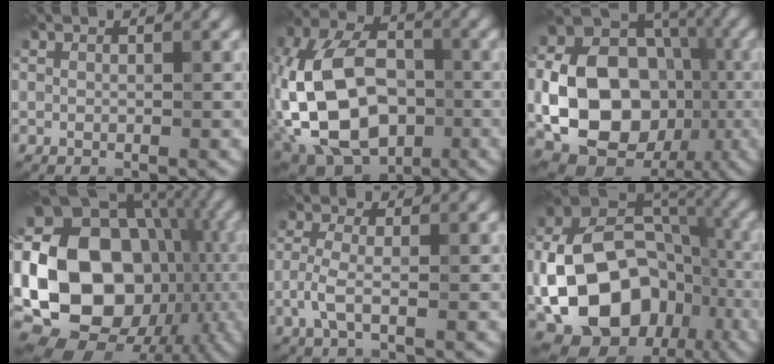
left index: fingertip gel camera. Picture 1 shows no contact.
{"total": 13.2, "force": [-3.0, 8.5, 9.6], "torque": [-0.212, 0.001, -0.065]}
{"total": 14.6, "force": [-2.9, 11.0, 9.2], "torque": [-0.163, -0.010, -0.048]}
{"total": 21.0, "force": [-1.8, 16.6, 12.8], "torque": [-0.217, 0.004, -0.040]}
{"total": 2.2, "force": [-1.0, 0.4, 1.9], "torque": [-0.052, 0.005, -0.026]}
{"total": 16.3, "force": [-5.2, 11.8, 9.9], "torque": [-0.175, -0.007, -0.085]}